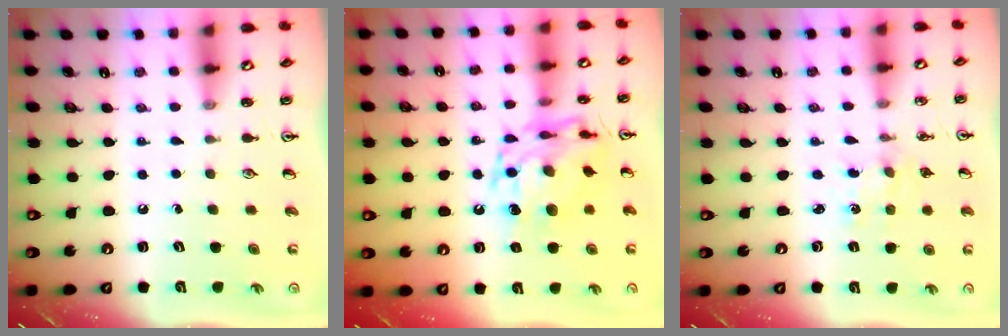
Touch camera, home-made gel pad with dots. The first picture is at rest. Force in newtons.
{"total": 13.7, "press": 13.6, "slide": 1.2}
{"total": 0.5, "press": 0.5, "slide": 0.1}